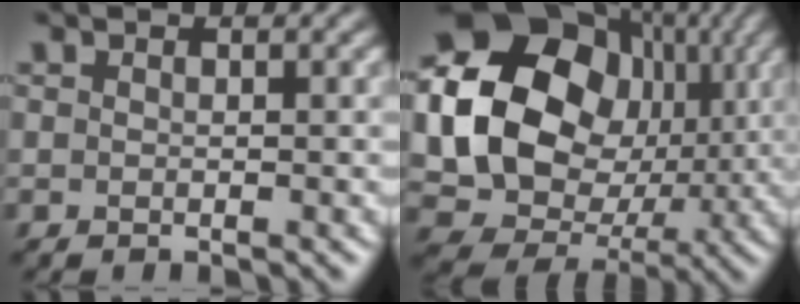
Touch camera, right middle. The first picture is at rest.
{"total": 19.8, "force": [2.9, 17.1, 9.5], "torque": [-0.201, 0.014, 0.052]}